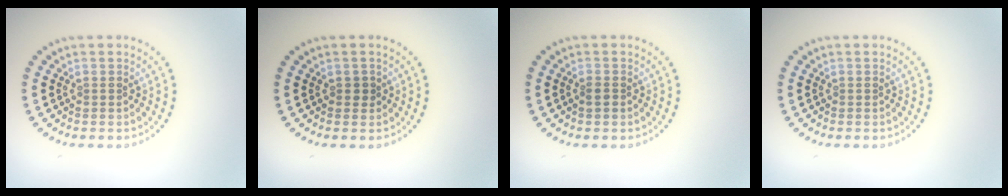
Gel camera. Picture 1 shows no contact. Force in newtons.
{"total": 0.8, "press": 0.8, "slide": 0.2}
{"total": 0.9, "press": 0.9, "slide": 0.4}
{"total": 0.0}